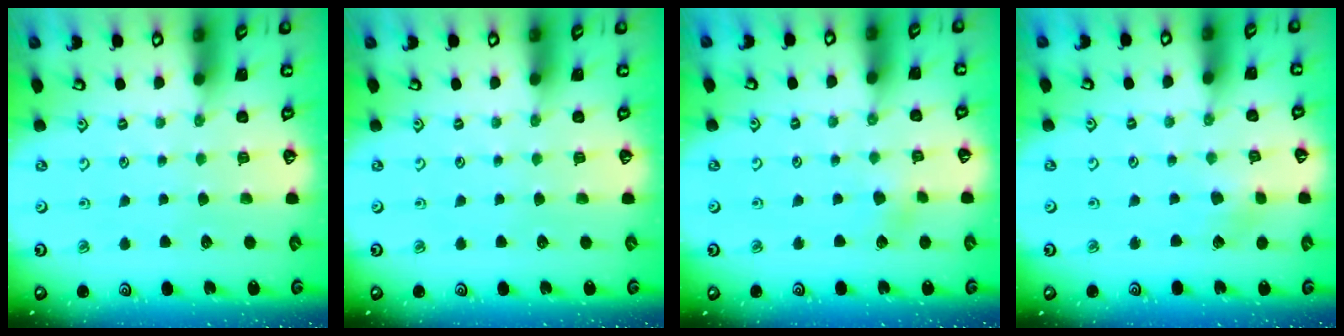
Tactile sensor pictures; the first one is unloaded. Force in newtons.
{"total": 0.0}
{"total": 1.8, "press": 1.8, "slide": 0.2}
{"total": 2.9, "press": 2.9, "slide": 0.3}